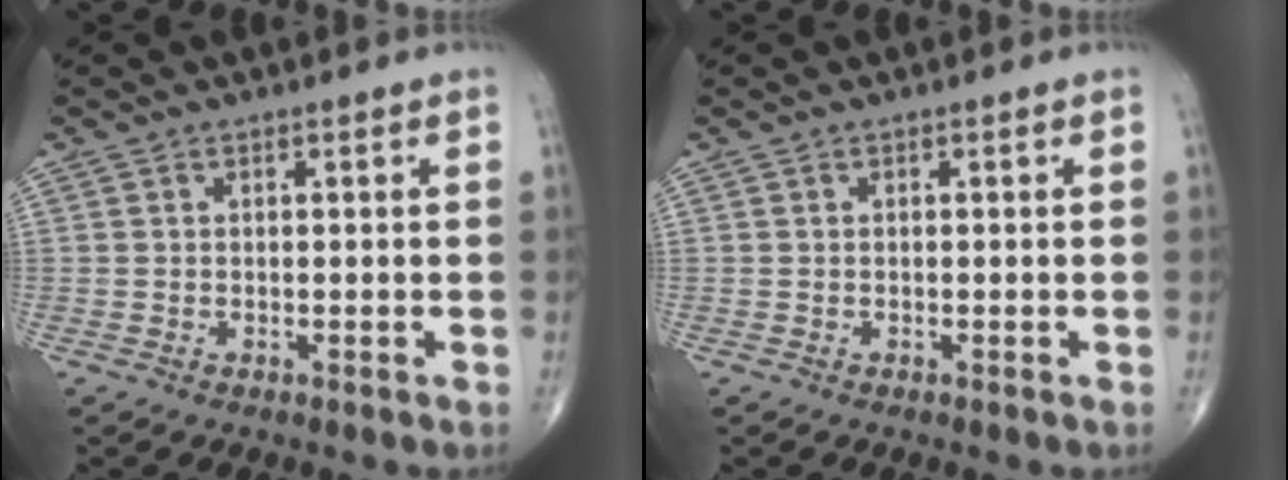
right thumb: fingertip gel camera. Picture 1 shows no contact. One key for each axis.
{"total": 0.0}